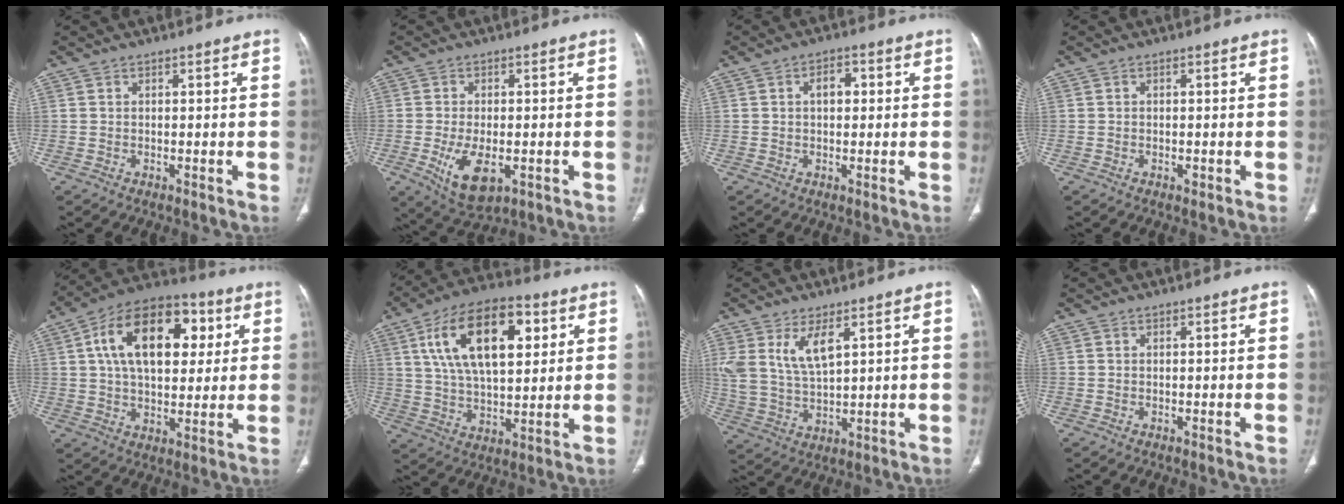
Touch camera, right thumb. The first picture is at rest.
{"total": 8.9, "force": [-2.6, 4.6, 7.2], "torque": [-0.130, -0.009, -0.031]}
{"total": 3.7, "force": [0.7, 2.3, 2.8], "torque": [-0.036, 0.010, 0.009]}
{"total": 0.8, "force": [-0.3, 0.5, 0.5], "torque": [-0.006, -0.001, -0.004]}
{"total": 20.7, "force": [5.6, 12.1, 15.9], "torque": [-0.228, 0.010, 0.082]}
{"total": 20.0, "force": [6.8, 10.0, 16.0], "torque": [-0.252, -0.003, 0.116]}
{"total": 8.3, "force": [4.0, 3.5, 6.4], "torque": [-0.128, -0.018, 0.091]}
{"total": 0.0}